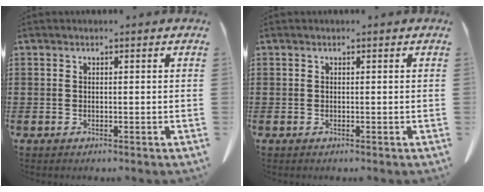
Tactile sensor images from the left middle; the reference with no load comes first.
{"total": 0.0}